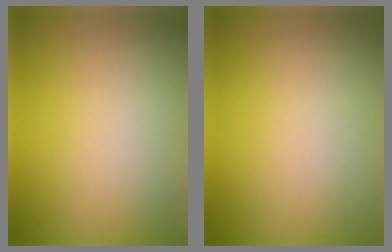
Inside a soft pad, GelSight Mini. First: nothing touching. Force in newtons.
{"total": 0.0}